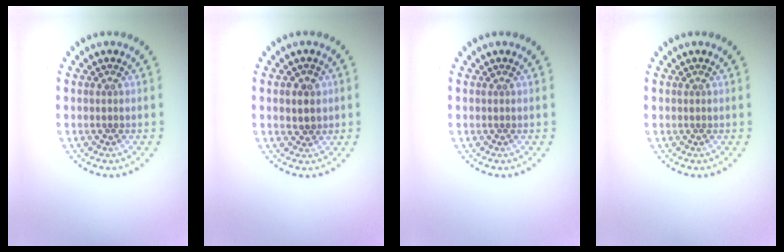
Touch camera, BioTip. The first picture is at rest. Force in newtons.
{"total": 1.9, "press": 1.7, "slide": 0.7}
{"total": 0.0}
{"total": 0.0}